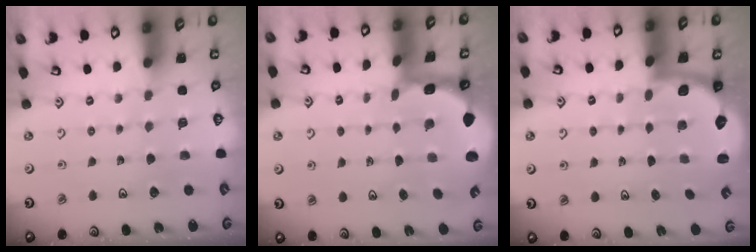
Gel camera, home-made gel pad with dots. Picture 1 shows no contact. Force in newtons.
{"total": 1.8, "press": 1.6, "slide": 0.7}
{"total": 2.5, "press": 2.2, "slide": 1.3}